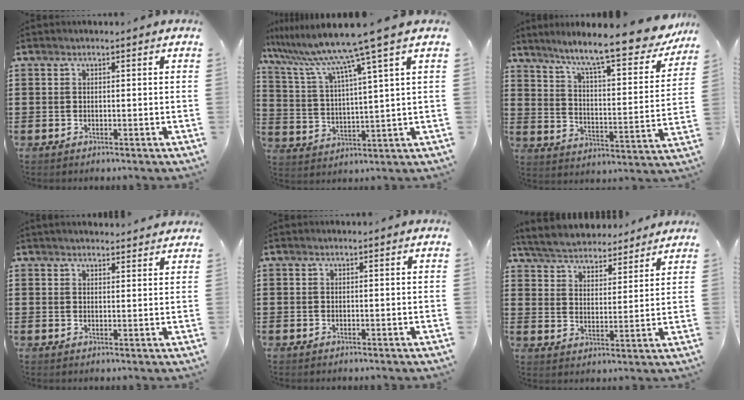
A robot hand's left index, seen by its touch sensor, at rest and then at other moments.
{"total": 10.2, "force": [7.9, -1.5, 6.2], "torque": [-0.152, -0.047, 0.124]}
{"total": 10.6, "force": [9.1, 0.1, 5.3], "torque": [-0.121, -0.062, 0.147]}
{"total": 1.9, "force": [1.9, 0.1, 0.1], "torque": [-0.006, -0.001, 0.037]}
{"total": 0.0}
{"total": 5.1, "force": [5.0, 0.5, 0.4], "torque": [-0.034, -0.029, 0.087]}